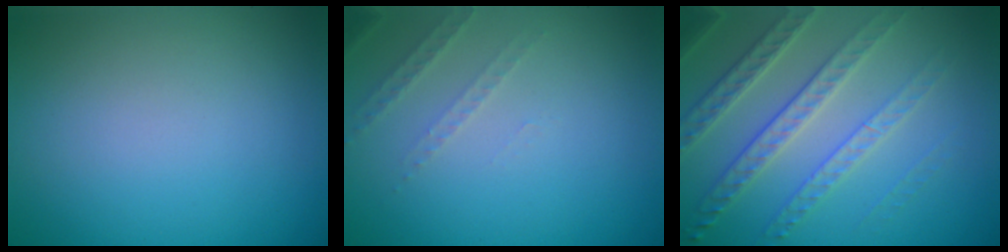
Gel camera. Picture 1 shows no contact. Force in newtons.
{"total": 1.5, "press": 1.4, "slide": 0.4}
{"total": 4.7, "press": 4.0, "slide": 2.4}